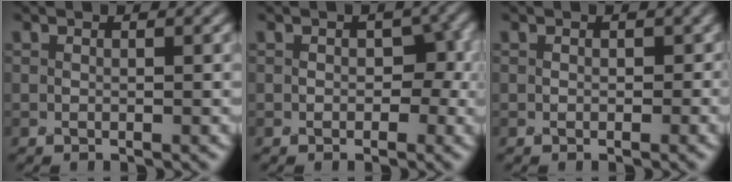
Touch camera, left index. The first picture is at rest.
{"total": 2.6, "force": [-0.5, 1.9, 1.6], "torque": [-0.012, 0.004, -0.002]}
{"total": 1.4, "force": [-0.4, 1.1, 0.8], "torque": [0.000, 0.007, 0.003]}